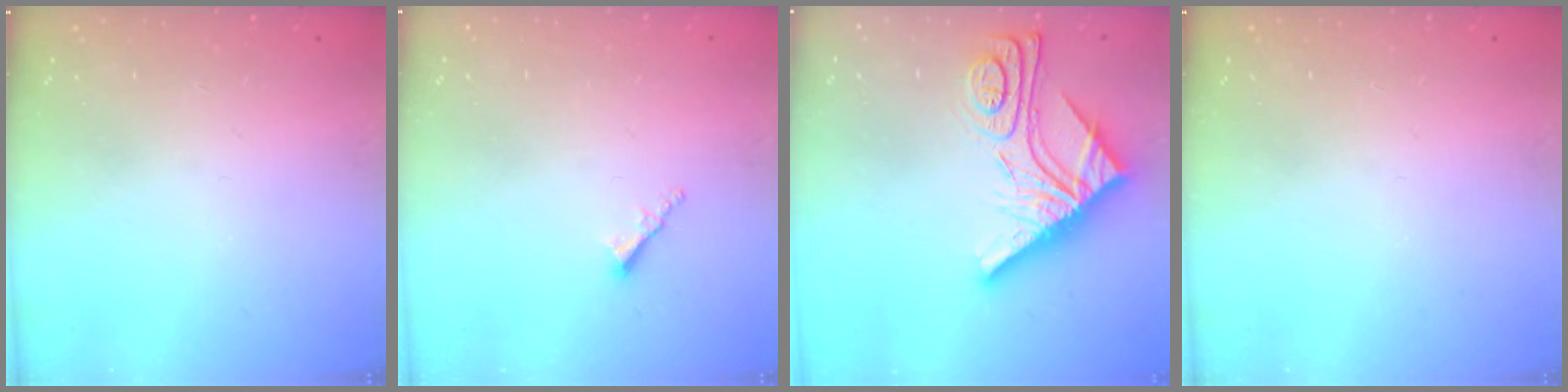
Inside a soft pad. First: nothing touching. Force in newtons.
{"total": 1.7, "press": 1.7, "slide": 0.2}
{"total": 15.1, "press": 15.1, "slide": 1.1}
{"total": 0.0}